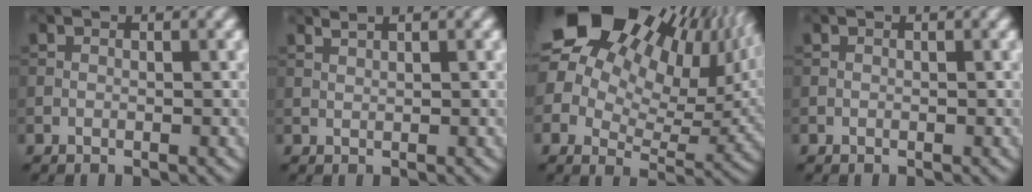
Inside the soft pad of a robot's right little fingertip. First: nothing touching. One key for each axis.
{"total": 1.1, "fx": 0.9, "fy": 0.2, "fz": 0.5, "tx": -0.006, "ty": 0.001, "tz": 0.013}
{"total": 21.9, "fx": 10.4, "fy": 13.7, "fz": 13.5, "tx": -0.257, "ty": 0.051, "tz": 0.182}
{"total": 0.0}